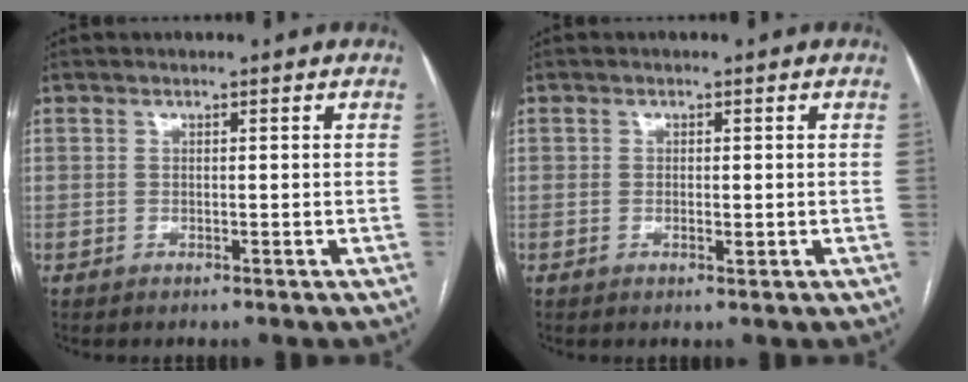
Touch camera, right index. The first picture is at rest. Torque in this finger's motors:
{"motor_torque": [-0.25, 0.10, 0.00, 0.00]}